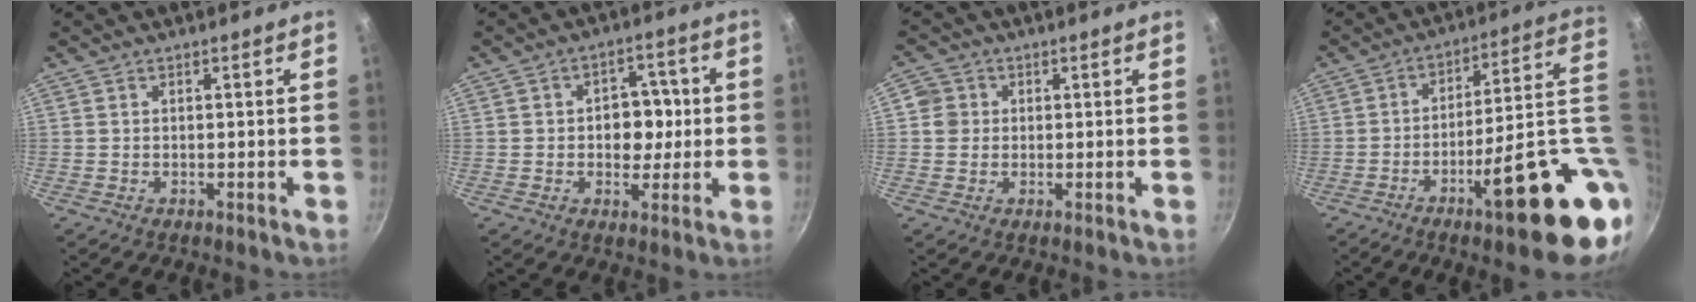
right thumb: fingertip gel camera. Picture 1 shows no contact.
{"total": 7.9, "force": [0.2, 6.0, 5.1], "torque": [-0.024, 0.008, -0.003]}
{"total": 3.5, "force": [0.4, 3.4, 0.9], "torque": [0.009, 0.007, -0.002]}
{"total": 21.8, "force": [-4.6, 5.3, 20.6], "torque": [-0.257, 0.014, -0.064]}